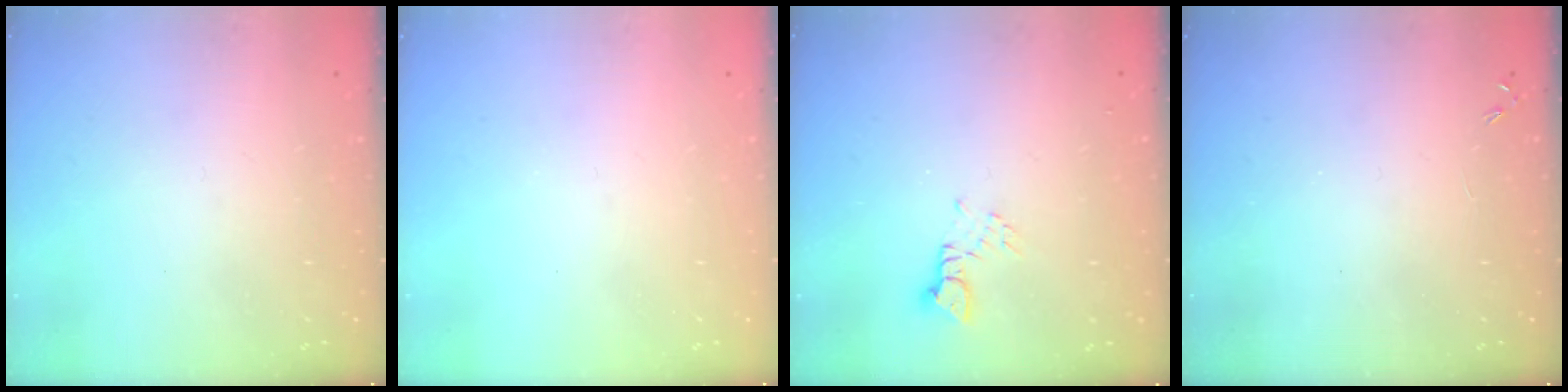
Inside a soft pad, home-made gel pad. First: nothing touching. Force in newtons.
{"total": 0.0}
{"total": 2.2, "press": 2.2, "slide": 0.1}
{"total": 0.0}